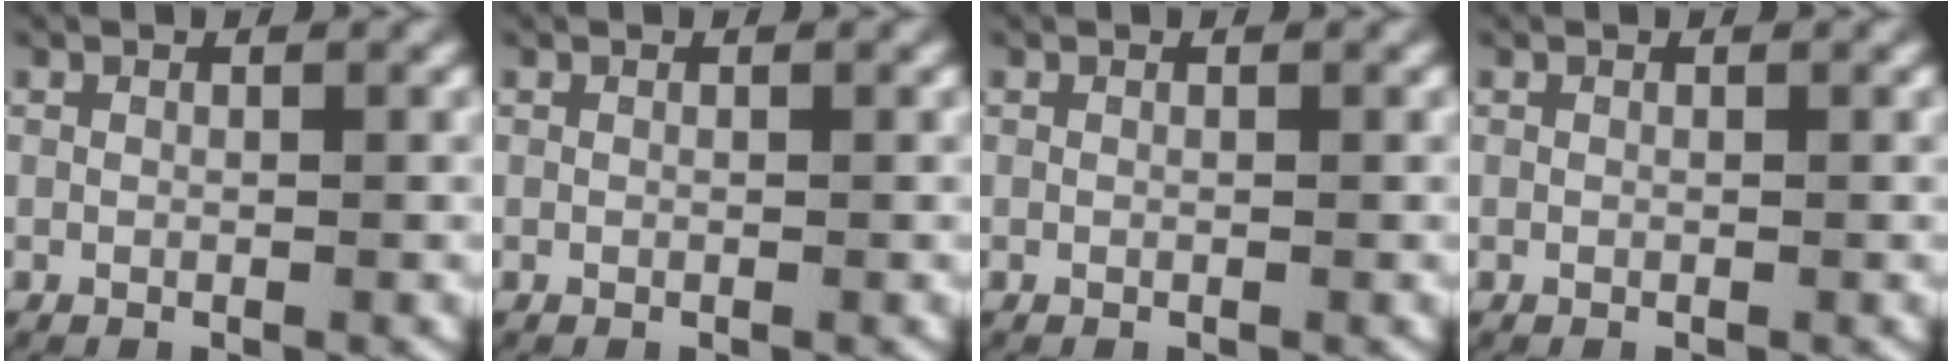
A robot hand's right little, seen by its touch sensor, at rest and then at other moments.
{"total": 0.0}
{"total": 0.0}
{"total": 0.0}